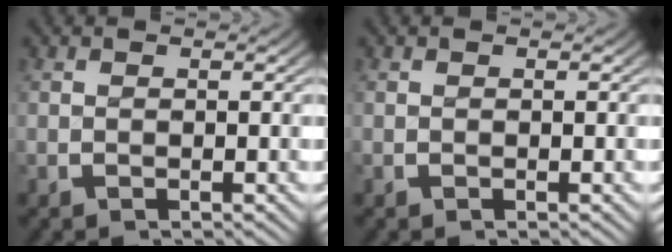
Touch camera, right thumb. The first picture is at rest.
{"total": 0.0}